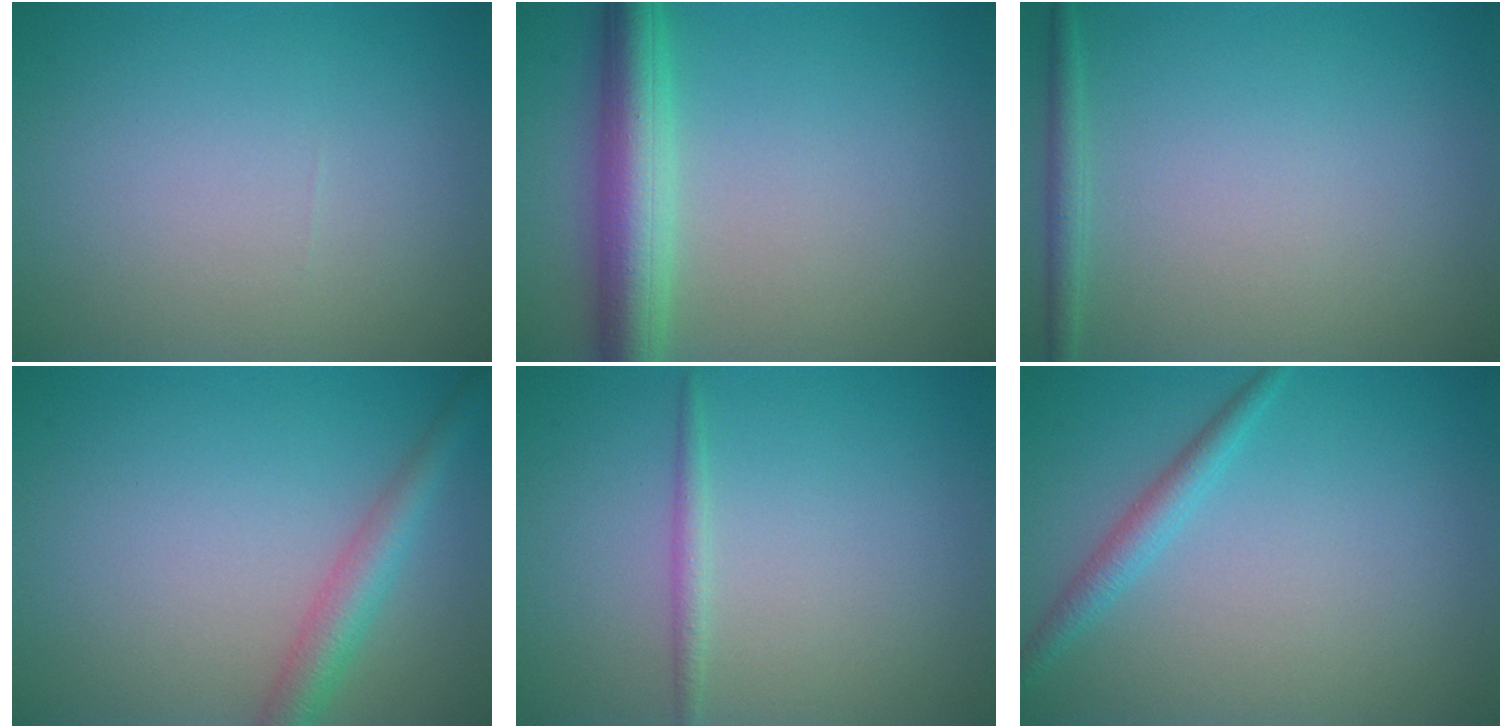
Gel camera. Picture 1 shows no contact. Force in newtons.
{"total": 5.5, "press": 5.5, "slide": 0.2}
{"total": 1.4, "press": 1.4, "slide": 0.1}
{"total": 3.1, "press": 3.1, "slide": 0.1}
{"total": 1.1, "press": 1.1, "slide": 0.1}
{"total": 1.9, "press": 1.9, "slide": 0.1}